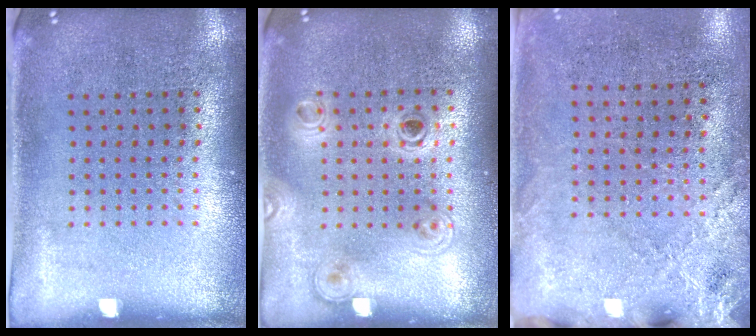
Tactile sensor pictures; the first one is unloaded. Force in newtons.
{"total": 1.4, "press": 1.2, "slide": 0.7}
{"total": 2.4, "press": 2.1, "slide": 1.2}